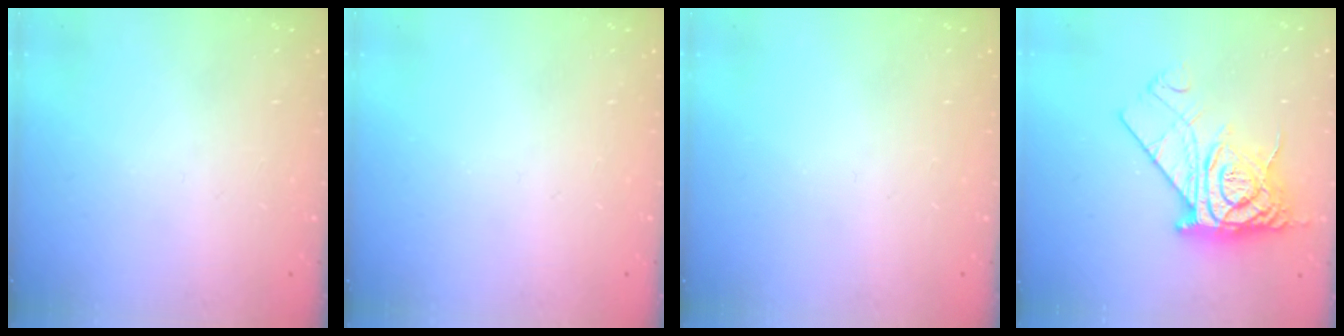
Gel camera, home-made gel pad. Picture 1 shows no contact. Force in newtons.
{"total": 0.0}
{"total": 0.0}
{"total": 12.9, "press": 12.8, "slide": 1.5}